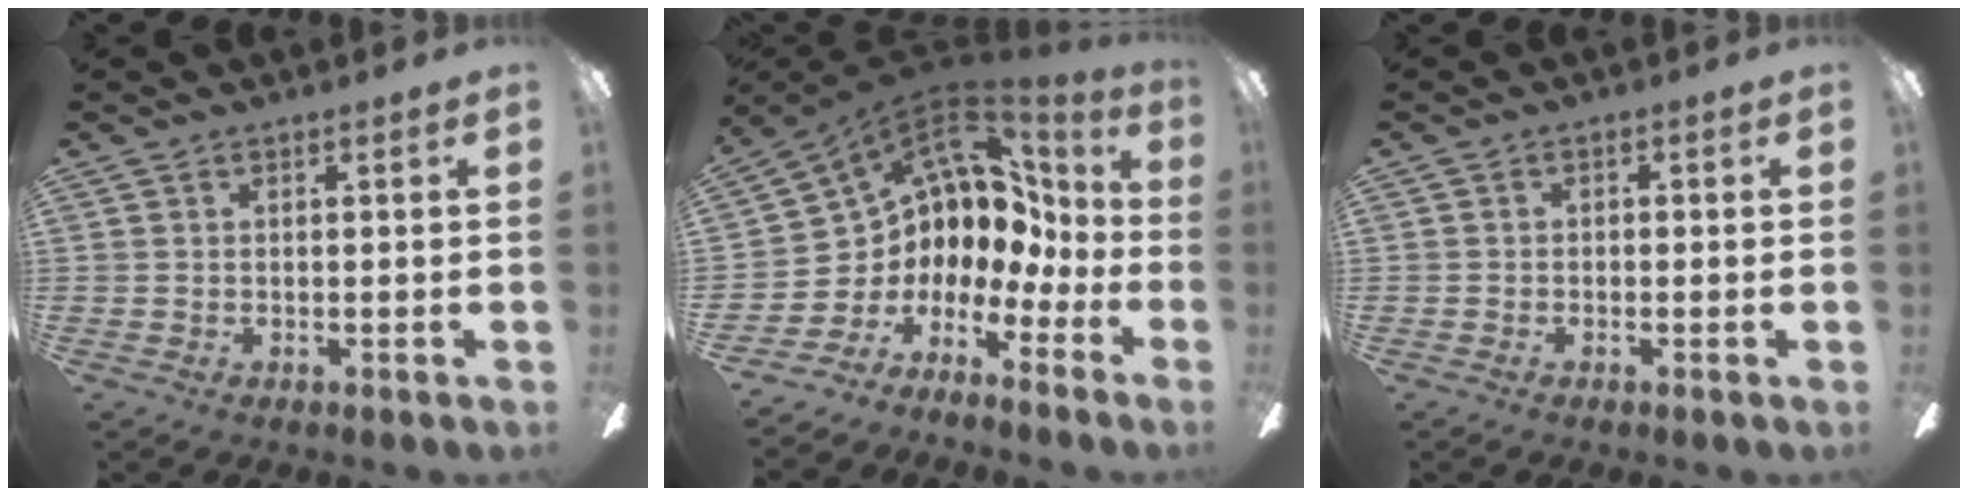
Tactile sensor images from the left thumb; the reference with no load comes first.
{"total": 5.5, "force": [3.2, 4.5, 0.8], "torque": [-0.036, -0.069, 0.060]}
{"total": 1.2, "force": [-0.9, 0.7, 0.5], "torque": [-0.009, 0.006, -0.019]}